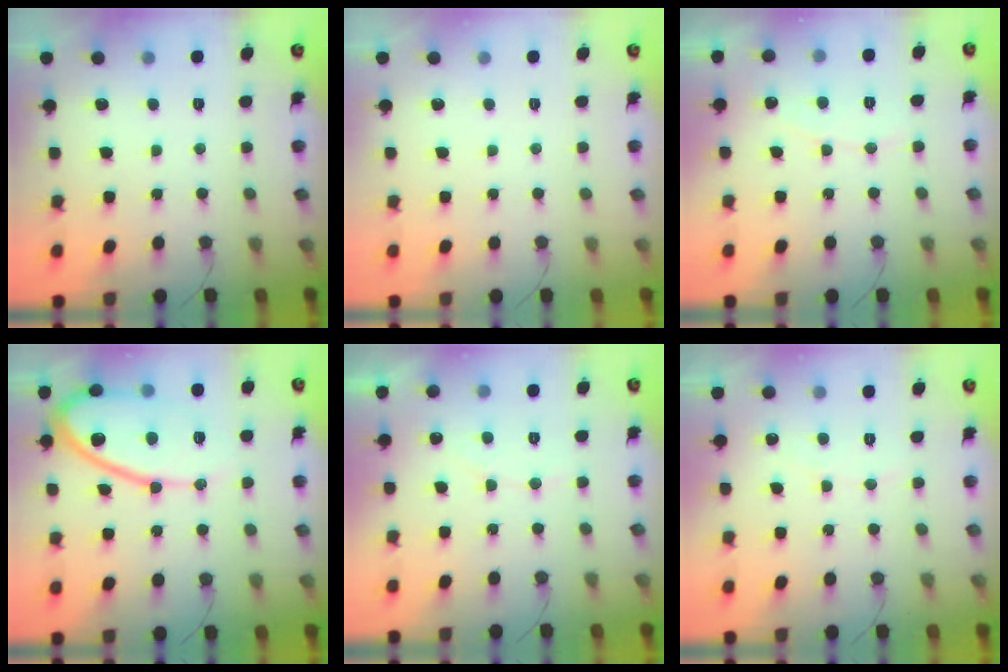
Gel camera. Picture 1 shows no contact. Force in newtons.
{"total": 0.0}
{"total": 4.4, "press": 4.3, "slide": 0.4}
{"total": 15.0, "press": 14.9, "slide": 1.2}
{"total": 4.3, "press": 4.3, "slide": 0.3}
{"total": 3.2, "press": 3.1, "slide": 0.3}